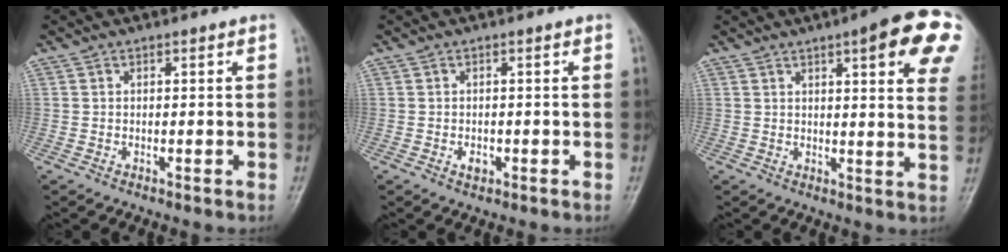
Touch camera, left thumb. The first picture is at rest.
{"total": 1.5, "force": [-0.5, 1.0, 0.9], "torque": [-0.011, 0.001, -0.006]}
{"total": 16.8, "force": [7.8, 3.8, 14.4], "torque": [-0.158, -0.021, 0.086]}